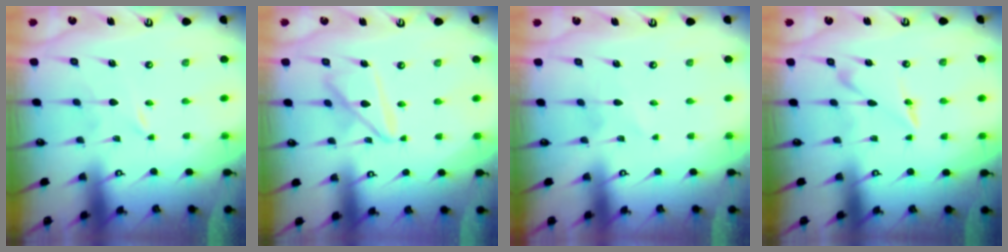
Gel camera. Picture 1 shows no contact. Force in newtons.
{"total": 11.7, "press": 11.7, "slide": 0.9}
{"total": 1.6, "press": 1.6, "slide": 0.1}
{"total": 6.1, "press": 6.0, "slide": 0.6}